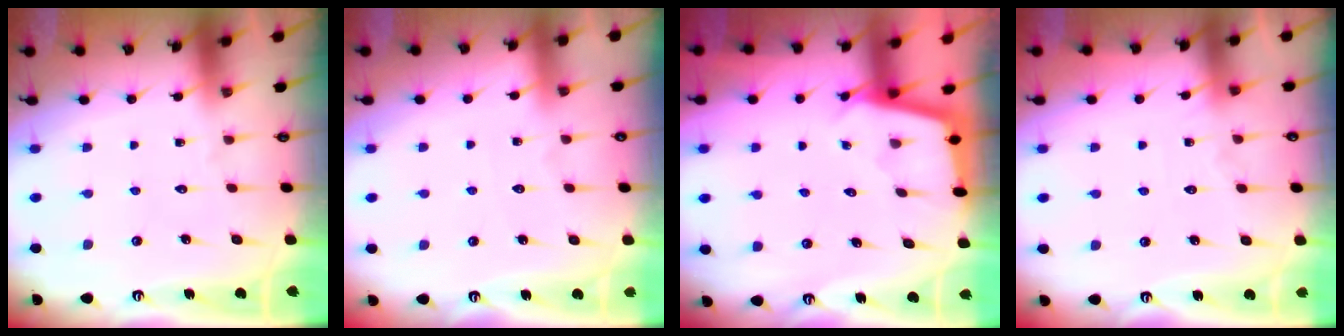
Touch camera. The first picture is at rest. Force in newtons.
{"total": 2.4, "press": 2.4, "slide": 0.4}
{"total": 2.5, "press": 2.5, "slide": 0.2}
{"total": 2.8, "press": 2.8, "slide": 0.4}